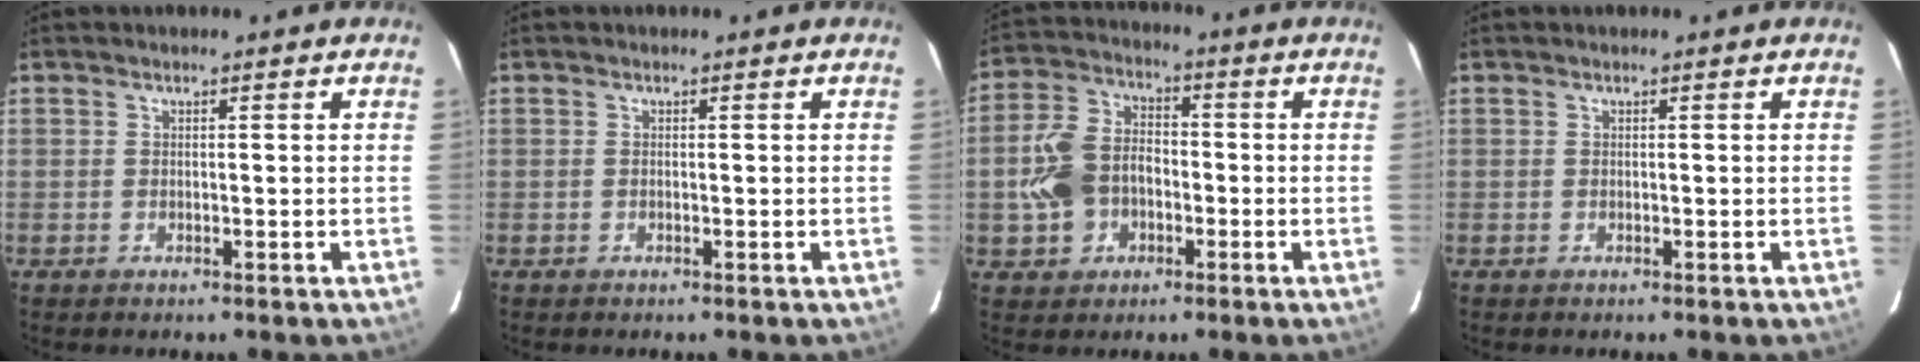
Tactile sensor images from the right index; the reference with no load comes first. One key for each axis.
{"total": 0.0}
{"total": 10.2, "fx": -2.6, "fy": 7.9, "fz": 5.9, "tx": -0.139, "ty": 0.020, "tz": -0.042}
{"total": 0.0}